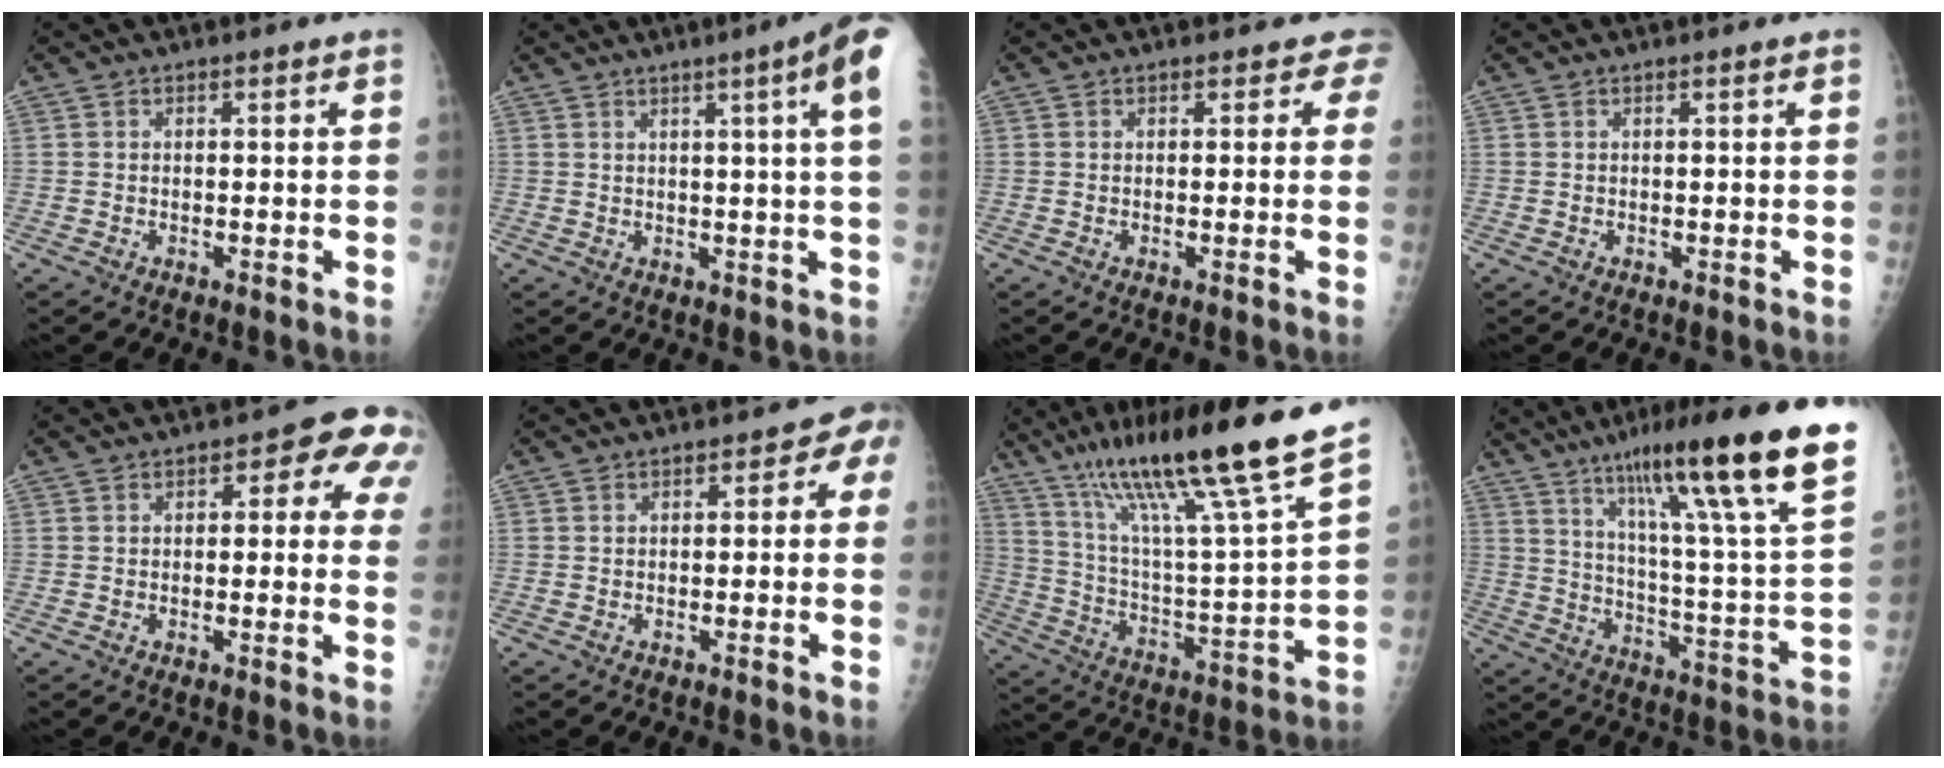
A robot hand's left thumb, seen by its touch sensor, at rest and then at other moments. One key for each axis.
{"total": 10.1, "fx": 4.4, "fy": -0.8, "fz": 9.0, "tx": -0.114, "ty": -0.007, "tz": 0.044}
{"total": 2.0, "fx": 1.5, "fy": 1.3, "fz": 0.3, "tx": 0.024, "ty": -0.005, "tz": 0.000}
{"total": 0.0}
{"total": 7.6, "fx": 2.0, "fy": 3.9, "fz": 6.2, "tx": -0.022, "ty": 0.011, "tz": 0.009}
{"total": 3.3, "fx": -0.7, "fy": 2.4, "fz": 2.2, "tx": 0.004, "ty": 0.022, "tz": -0.018}
{"total": 23.9, "fx": 17.3, "fy": 0.5, "fz": 16.4, "tx": -0.252, "ty": -0.070, "tz": 0.298}
{"total": 28.1, "fx": 17.8, "fy": 2.9, "fz": 21.6, "tx": -0.317, "ty": -0.060, "tz": 0.267}